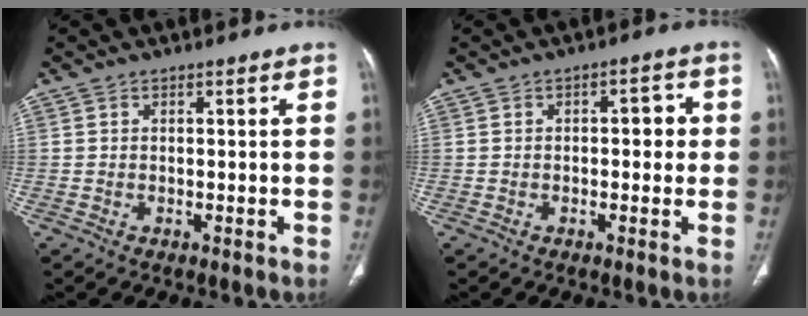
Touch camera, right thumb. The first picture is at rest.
{"total": 4.1, "force": [0.2, 2.2, 3.4], "torque": [-0.022, 0.009, -0.004]}